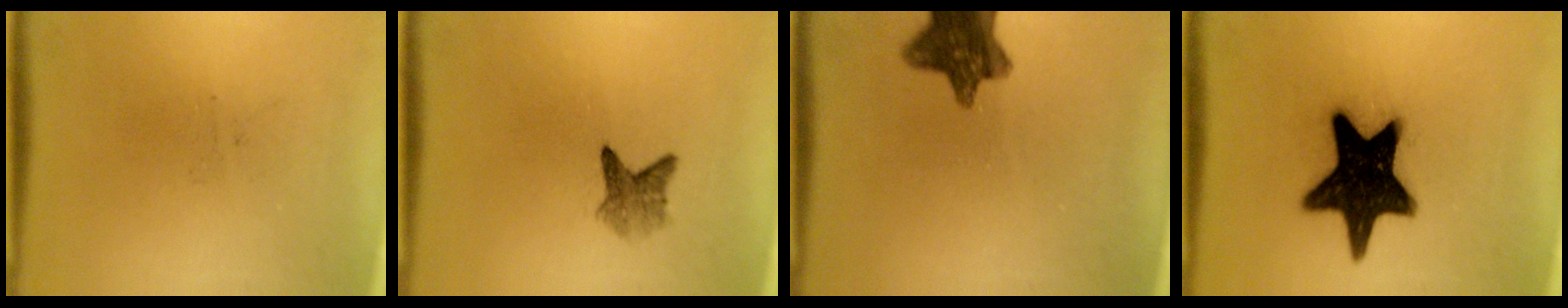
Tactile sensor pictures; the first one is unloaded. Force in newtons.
{"total": 2.7}
{"total": 10.1}
{"total": 18.7}